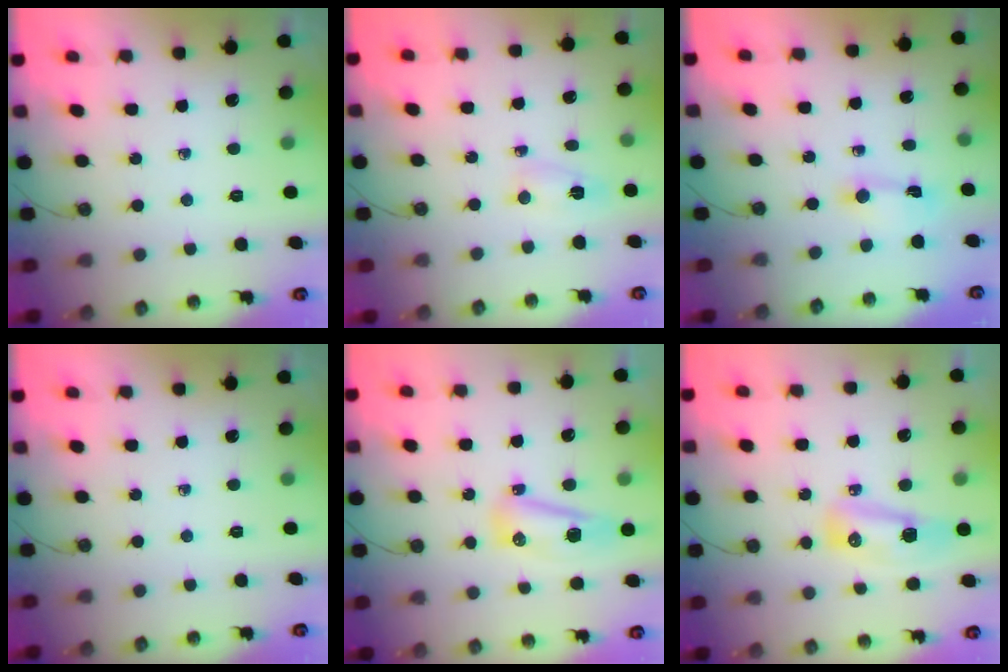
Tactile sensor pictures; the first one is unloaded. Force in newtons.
{"total": 3.2, "press": 3.2, "slide": 0.4}
{"total": 1.9, "press": 1.9, "slide": 0.4}
{"total": 0.0}
{"total": 8.2, "press": 8.2, "slide": 0.6}
{"total": 8.5, "press": 8.5, "slide": 0.6}